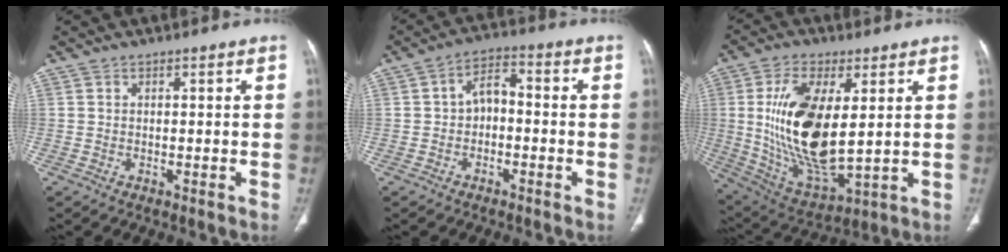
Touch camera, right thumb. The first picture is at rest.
{"total": 5.3, "force": [-0.8, 3.6, 3.8], "torque": [-0.050, 0.028, -0.025]}
{"total": 20.2, "force": [4.2, 9.9, 17.1], "torque": [-0.311, -0.029, 0.095]}